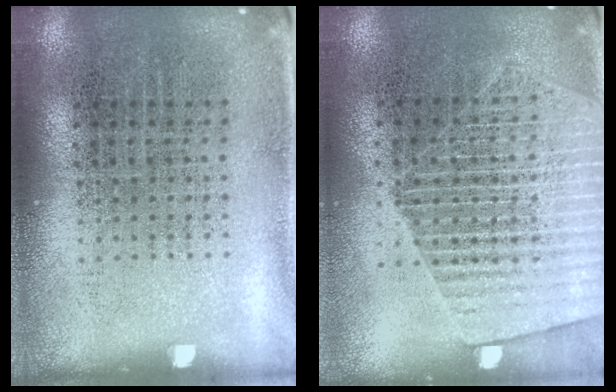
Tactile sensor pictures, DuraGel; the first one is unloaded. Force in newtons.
{"total": 1.8, "press": 1.6, "slide": 0.9}